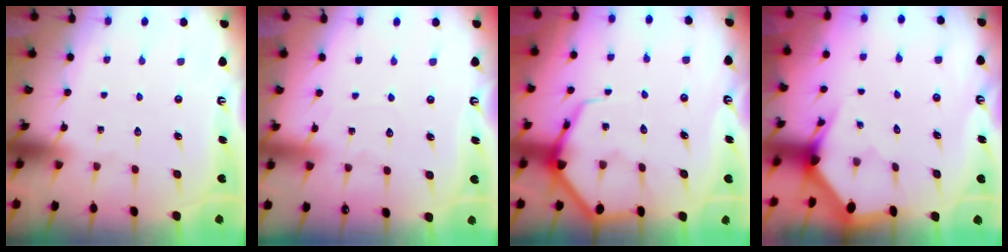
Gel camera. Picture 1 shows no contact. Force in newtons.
{"total": 2.9, "press": 2.8, "slide": 0.4}
{"total": 7.7, "press": 7.6, "slide": 0.8}
{"total": 2.7, "press": 2.7, "slide": 0.1}